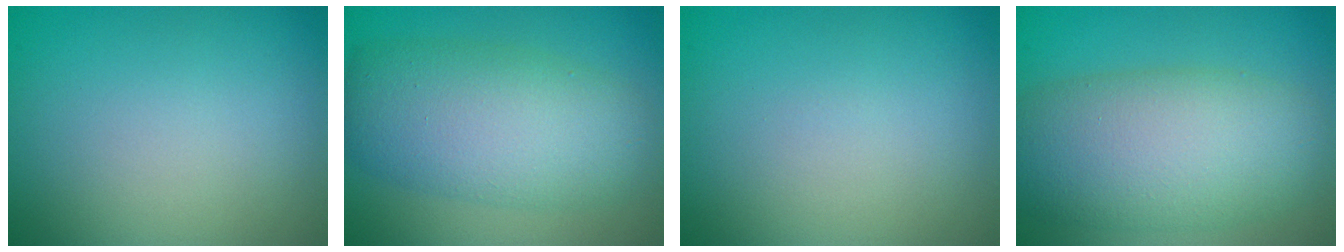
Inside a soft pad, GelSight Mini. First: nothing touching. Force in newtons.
{"total": 8.0, "press": 8.0, "slide": 0.3}
{"total": 0.0}
{"total": 9.0, "press": 9.0, "slide": 0.3}